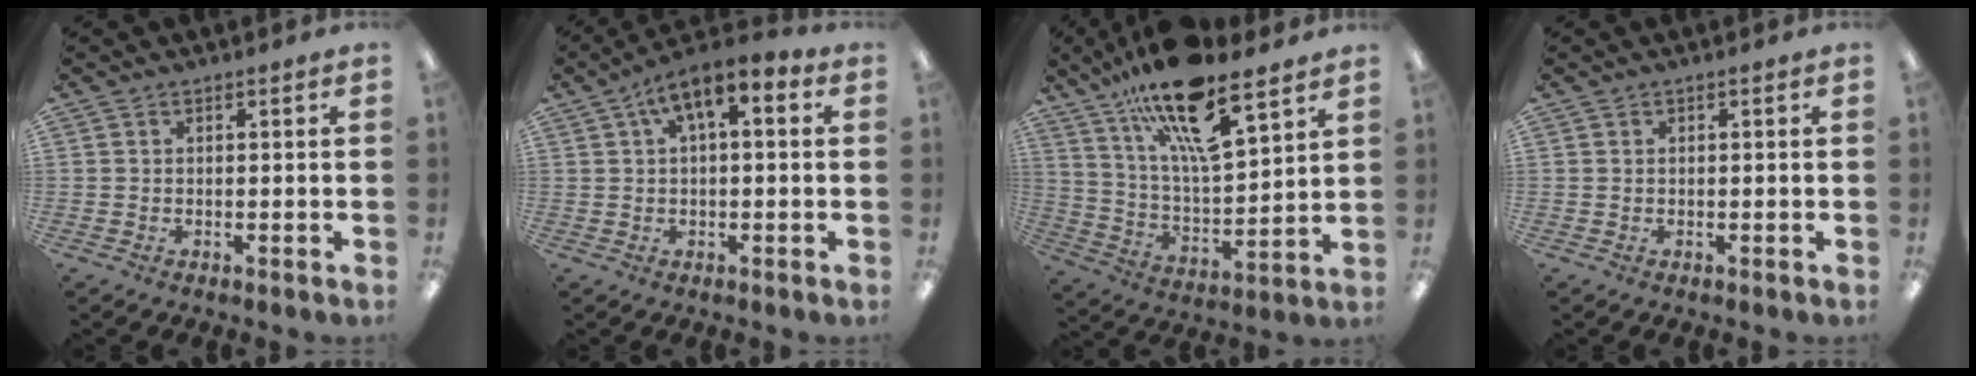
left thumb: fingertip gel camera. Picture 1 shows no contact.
{"total": 7.2, "force": [2.6, 3.0, 6.0], "torque": [-0.107, 0.001, 0.045]}
{"total": 19.3, "force": [14.1, 5.4, 12.0], "torque": [-0.214, -0.083, 0.238]}
{"total": 0.0}